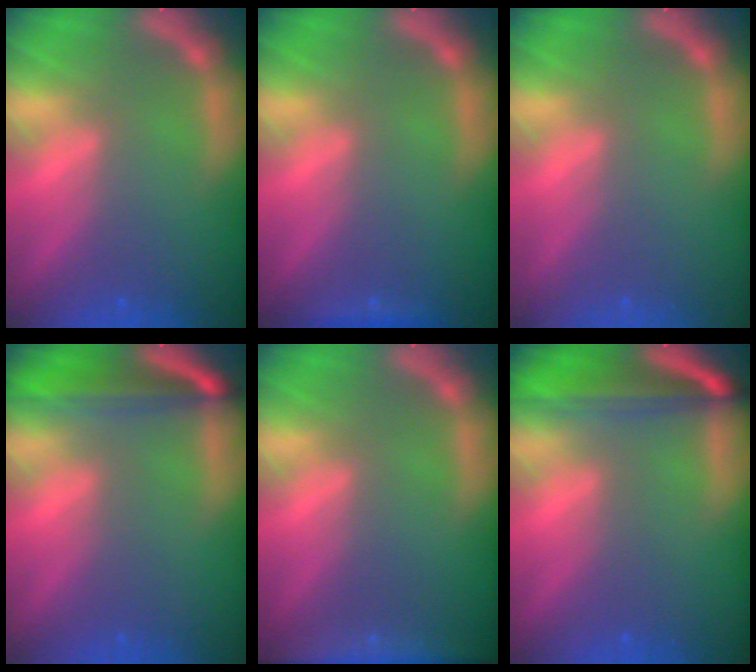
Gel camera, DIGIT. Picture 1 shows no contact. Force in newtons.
{"total": 0.9}
{"total": 0.0}
{"total": 6.0}
{"total": 6.0}
{"total": 7.1}